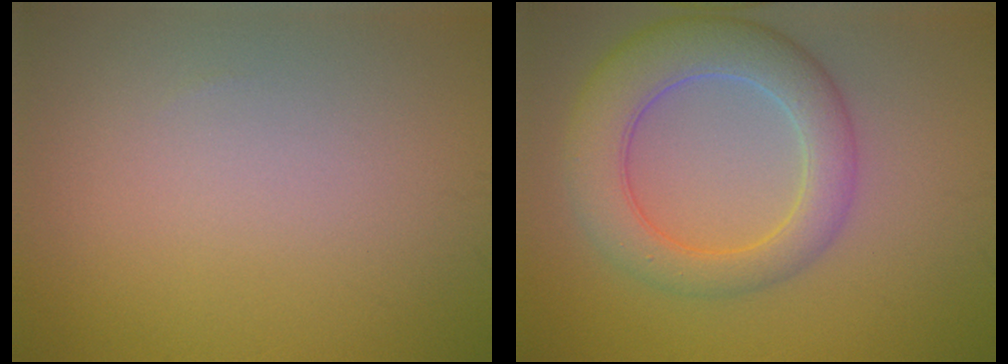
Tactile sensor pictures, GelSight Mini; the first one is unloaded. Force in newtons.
{"total": 6.8, "press": 6.8, "slide": 0.5}